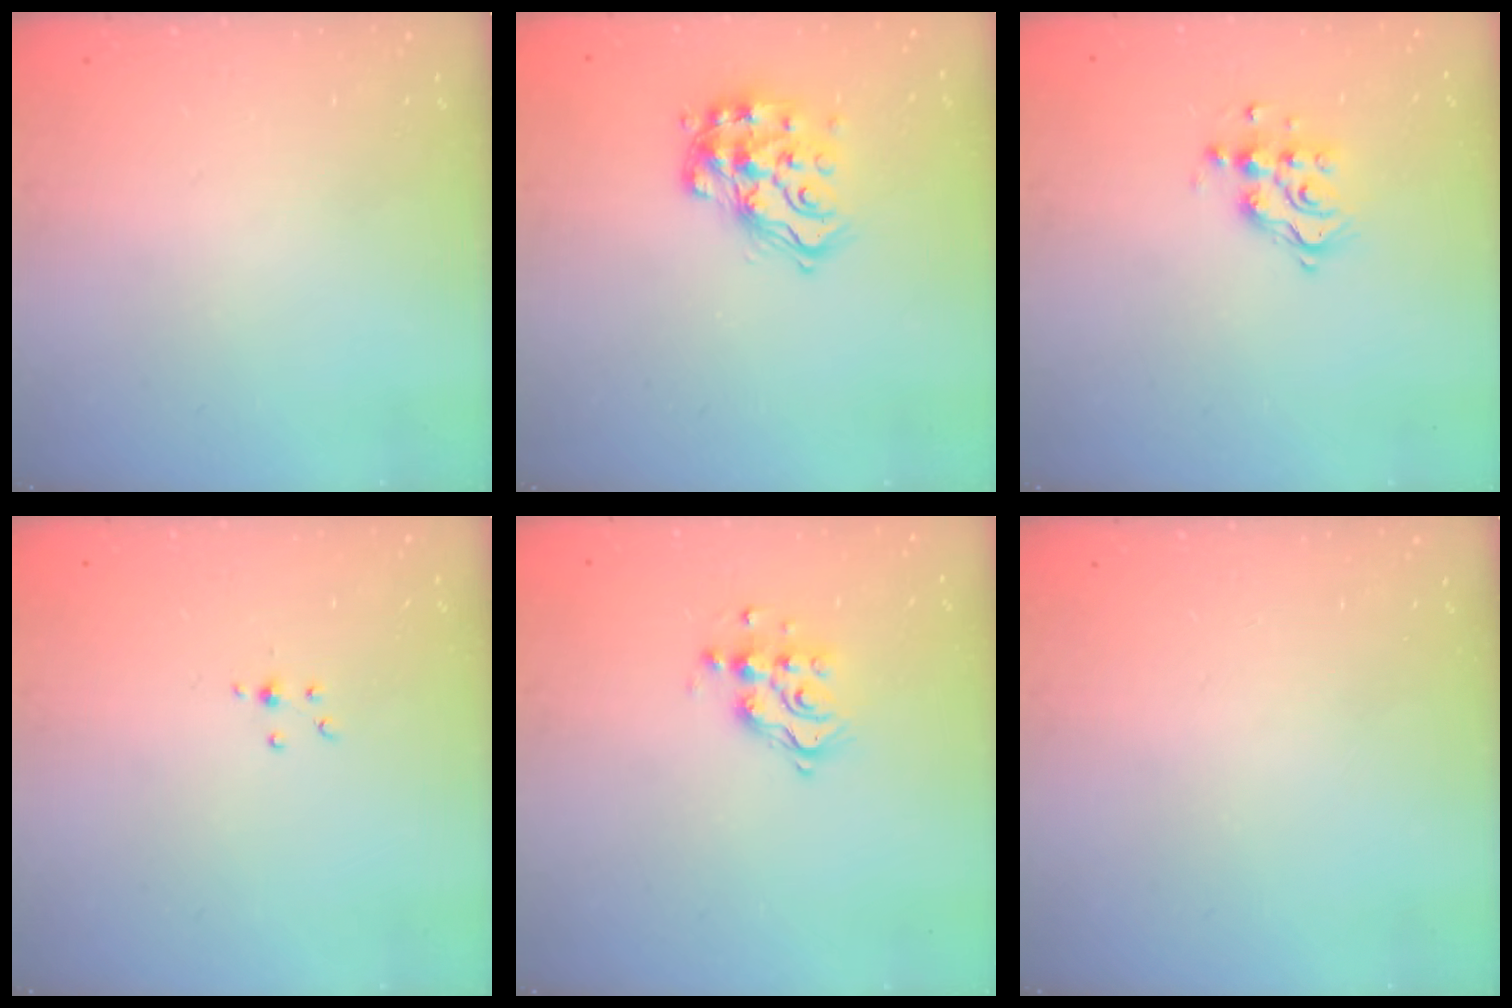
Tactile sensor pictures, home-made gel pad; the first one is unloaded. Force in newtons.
{"total": 14.9, "press": 14.9, "slide": 0.9}
{"total": 9.8, "press": 9.8, "slide": 0.7}
{"total": 3.0, "press": 2.8, "slide": 0.9}
{"total": 9.8, "press": 9.8, "slide": 0.7}
{"total": 0.0}